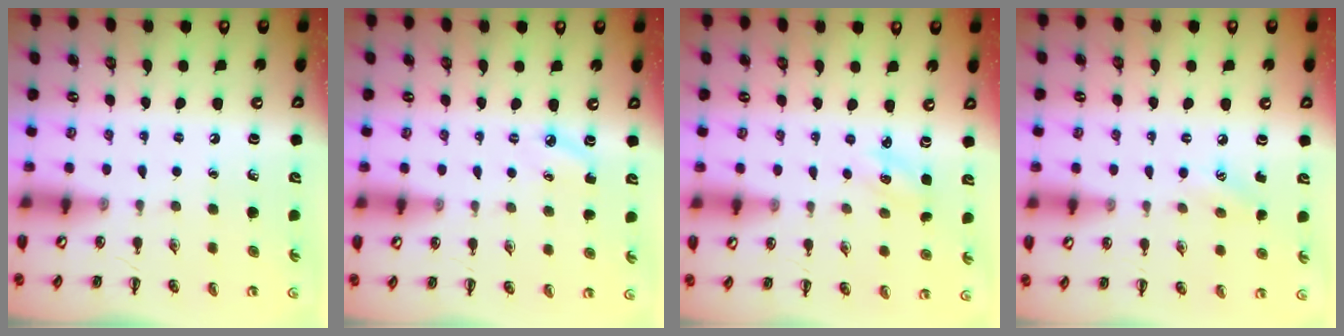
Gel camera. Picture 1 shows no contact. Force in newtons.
{"total": 2.8, "press": 2.7, "slide": 0.7}
{"total": 2.1, "press": 2.0, "slide": 0.6}
{"total": 5.2, "press": 5.0, "slide": 1.4}